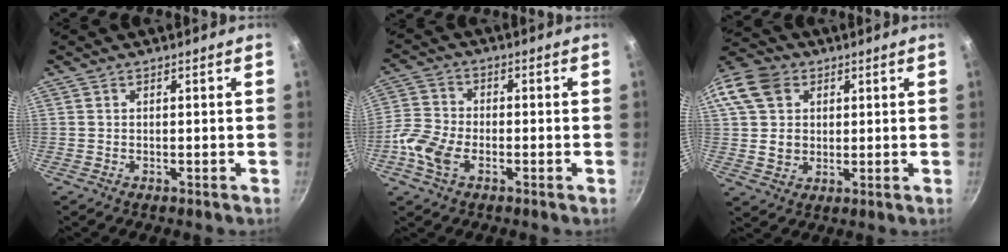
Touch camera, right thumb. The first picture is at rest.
{"total": 7.6, "force": [-3.0, 4.6, 5.4], "torque": [-0.118, 0.017, -0.072]}
{"total": 14.5, "force": [4.4, 11.7, 7.3], "torque": [-0.137, 0.011, 0.074]}